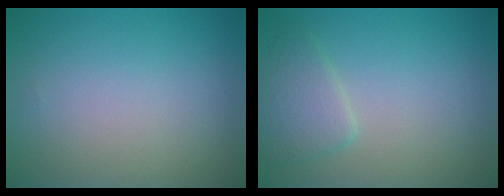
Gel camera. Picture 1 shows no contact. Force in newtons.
{"total": 2.4, "press": 2.4, "slide": 0.1}